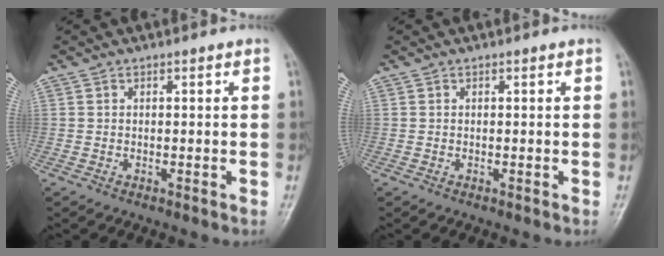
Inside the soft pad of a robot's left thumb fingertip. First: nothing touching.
{"total": 0.0}